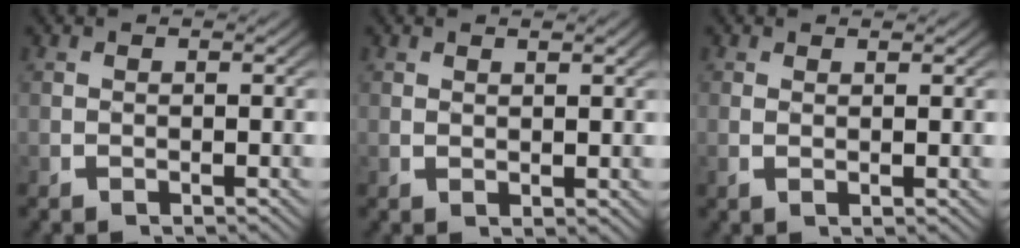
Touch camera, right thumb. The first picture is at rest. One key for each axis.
{"total": 1.0, "fx": 0.8, "fy": 0.0, "fz": 0.6, "tx": -0.009, "ty": -0.002, "tz": 0.021}
{"total": 1.1, "fx": 0.6, "fy": -0.2, "fz": 0.9, "tx": -0.021, "ty": -0.005, "tz": 0.016}